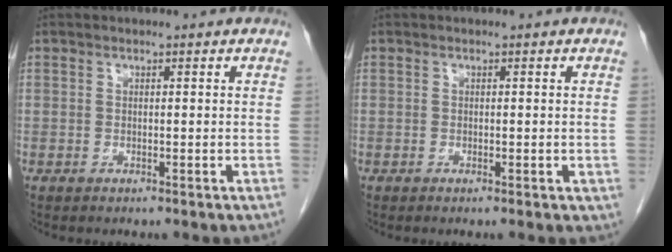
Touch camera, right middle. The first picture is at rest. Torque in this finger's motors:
{"motor_torque": [0.67, -0.61, 0.25, 0.04]}